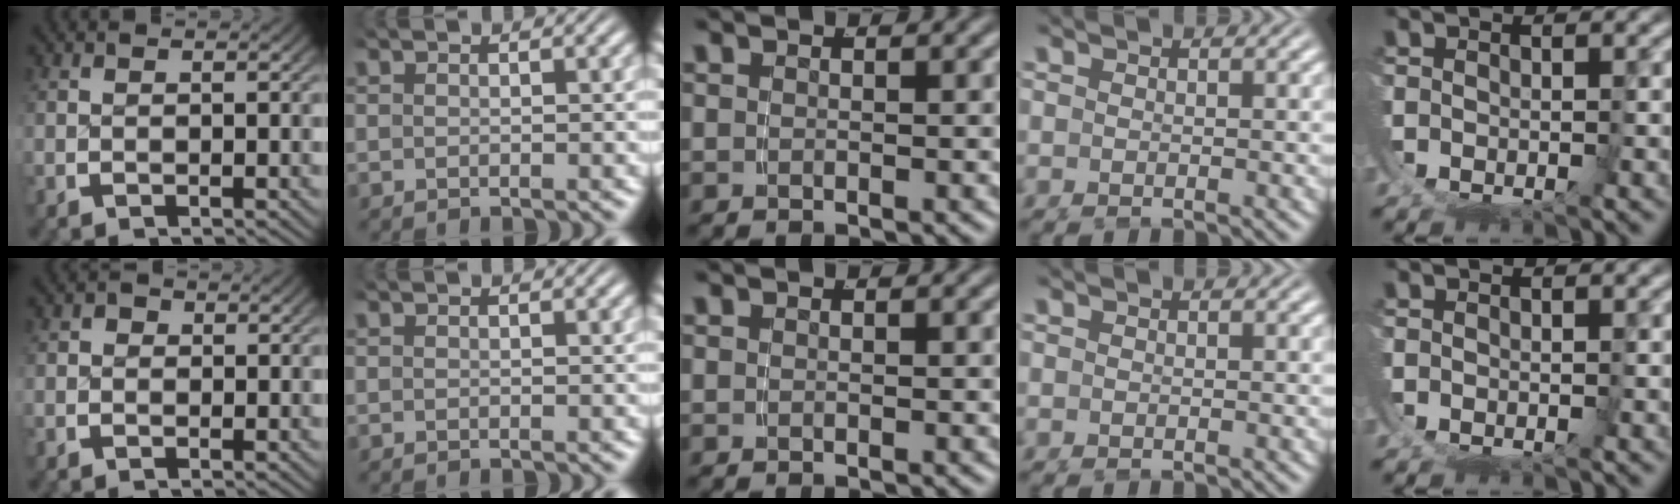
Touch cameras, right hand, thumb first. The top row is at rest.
{"thumb": {"total": 1.0, "force": [0.0, 0.9, 0.3], "torque": [-0.005, -0.002, -0.003]}}